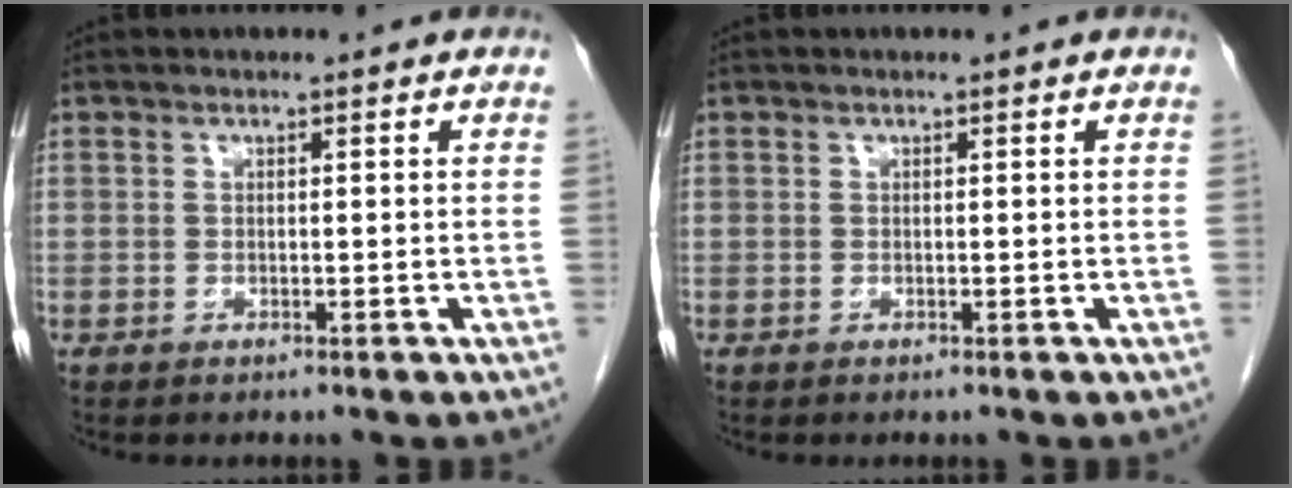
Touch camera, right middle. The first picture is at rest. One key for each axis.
{"total": 0.0}